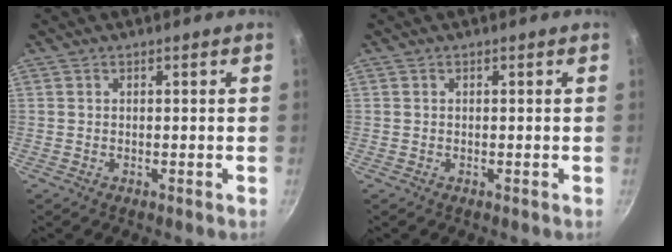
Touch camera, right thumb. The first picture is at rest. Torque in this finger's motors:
{"motor_torque": [-0.11, -0.19, -0.08, 0.39, 0.02]}